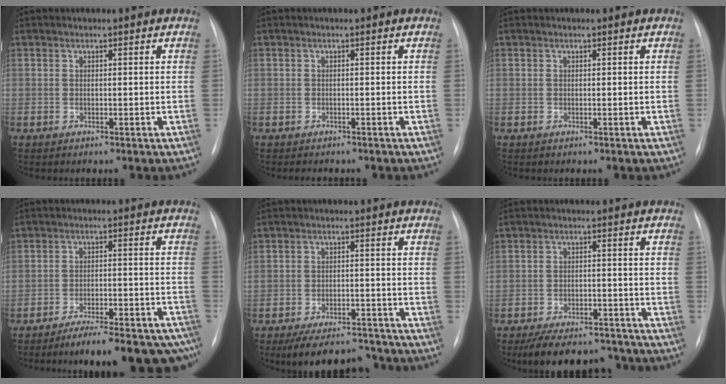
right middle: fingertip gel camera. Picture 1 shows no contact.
{"total": 2.2, "force": [-1.9, 1.0, 0.7], "torque": [-0.011, -0.002, -0.020]}
{"total": 0.0}
{"total": 17.1, "force": [-14.6, 3.4, 8.2], "torque": [-0.051, 0.025, -0.194]}
{"total": 9.9, "force": [-8.8, 3.1, 3.1], "torque": [-0.043, 0.005, -0.129]}
{"total": 11.7, "force": [-10.1, 4.2, 3.9], "torque": [-0.059, 0.008, -0.143]}